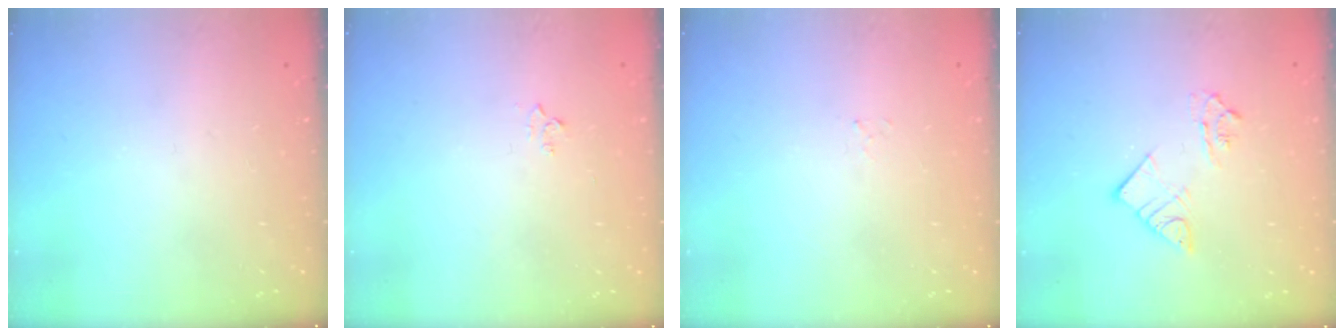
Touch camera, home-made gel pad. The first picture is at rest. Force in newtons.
{"total": 2.9, "press": 2.8, "slide": 0.4}
{"total": 1.5, "press": 1.5, "slide": 0.2}
{"total": 7.6, "press": 7.5, "slide": 0.8}